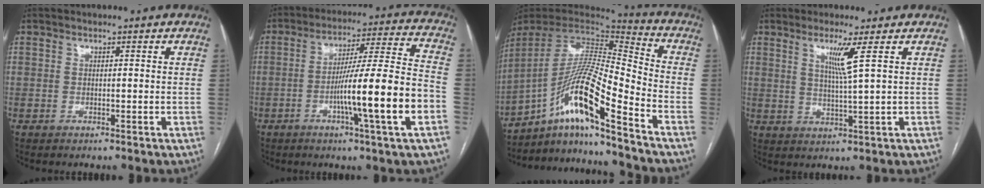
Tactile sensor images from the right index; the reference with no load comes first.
{"total": 15.8, "force": [-4.9, -0.7, 15.0], "torque": [-0.246, 0.002, -0.080]}
{"total": 17.1, "force": [-11.1, 0.0, 13.0], "torque": [-0.256, 0.005, -0.202]}
{"total": 4.7, "force": [2.0, -1.3, 4.0], "torque": [-0.078, -0.012, 0.040]}